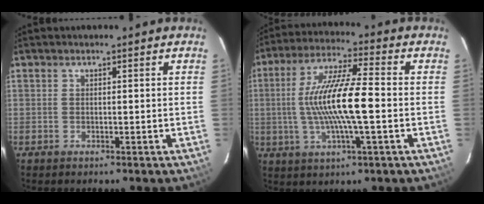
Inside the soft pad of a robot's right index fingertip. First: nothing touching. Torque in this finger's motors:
{"motor_torque": [1.81, -0.33, 1.05, 0.21]}